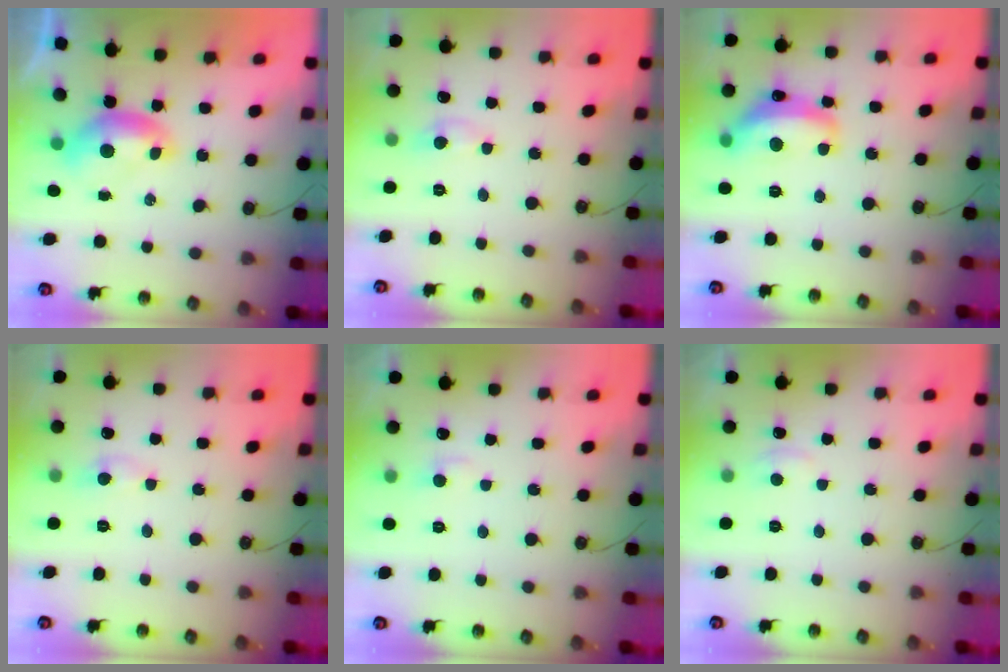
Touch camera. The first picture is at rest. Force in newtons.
{"total": 1.5, "press": 1.5, "slide": 0.1}
{"total": 8.3, "press": 8.3, "slide": 1.1}
{"total": 1.6, "press": 1.5, "slide": 0.2}
{"total": 1.1, "press": 0.9, "slide": 0.6}
{"total": 3.7, "press": 3.6, "slide": 0.3}